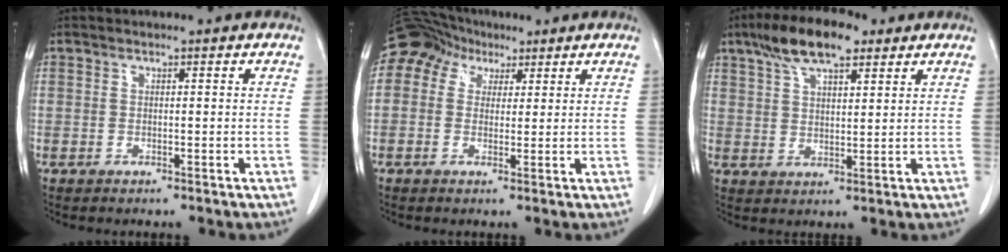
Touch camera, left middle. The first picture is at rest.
{"total": 7.7, "force": [3.8, 6.2, 2.6], "torque": [-0.054, 0.043, 0.068]}
{"total": 9.6, "force": [6.3, 3.2, 6.5], "torque": [-0.121, 0.018, 0.110]}